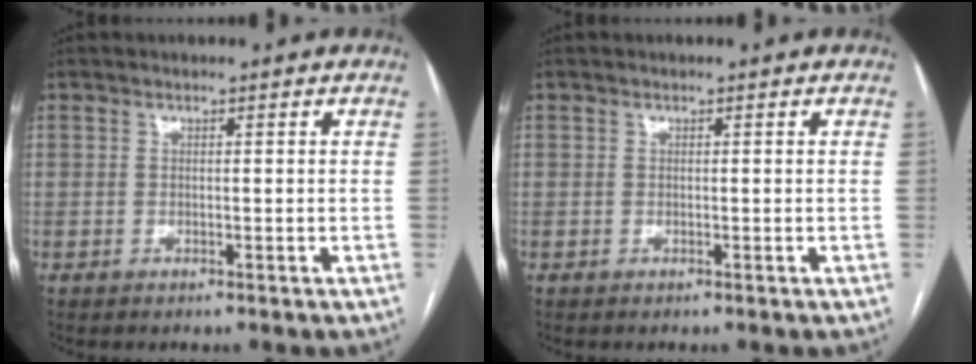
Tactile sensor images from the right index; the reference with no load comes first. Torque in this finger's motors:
{"motor_torque": [0.00, 0.00, 0.00, 0.00]}